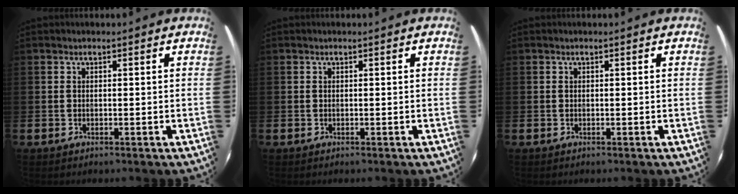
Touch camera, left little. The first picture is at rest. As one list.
[{"total": 0.0}, {"total": 0.0}]